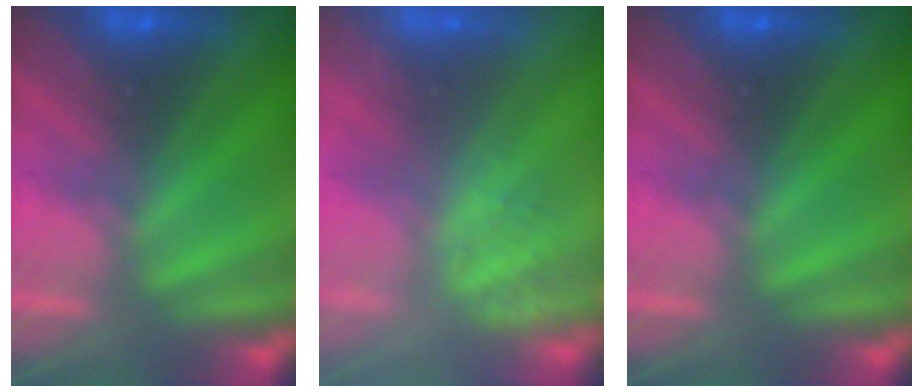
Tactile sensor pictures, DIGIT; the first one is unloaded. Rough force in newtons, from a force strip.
{"total": 2.4}
{"total": 0.0}